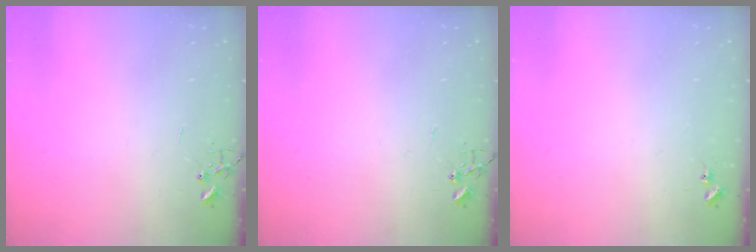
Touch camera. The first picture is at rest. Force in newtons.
{"total": 0.0}
{"total": 4.3, "press": 4.2, "slide": 0.6}